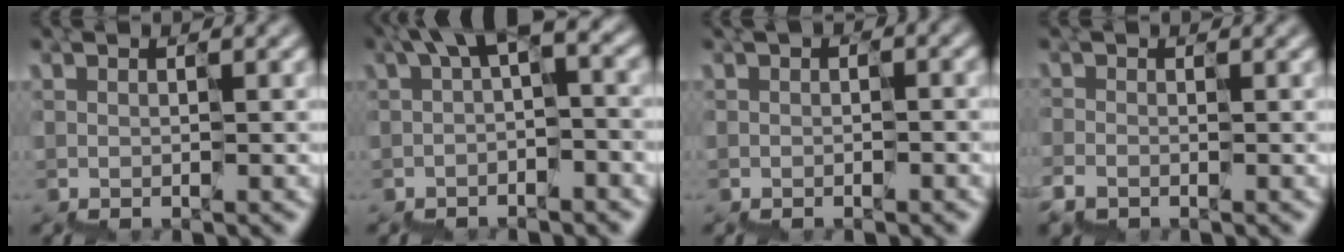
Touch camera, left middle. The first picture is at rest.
{"total": 3.6, "force": [0.6, 1.4, 3.3], "torque": [-0.059, 0.010, 0.002]}
{"total": 0.6, "force": [-0.5, 0.3, 0.3], "torque": [-0.003, 0.004, -0.010]}
{"total": 0.8, "force": [-0.6, 0.6, 0.1], "torque": [0.021, 0.010, -0.016]}